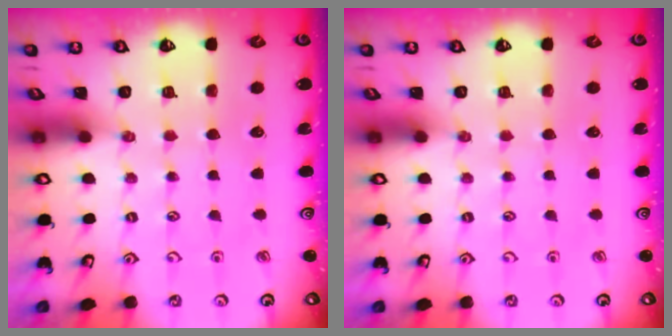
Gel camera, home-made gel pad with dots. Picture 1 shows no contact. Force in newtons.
{"total": 0.0}